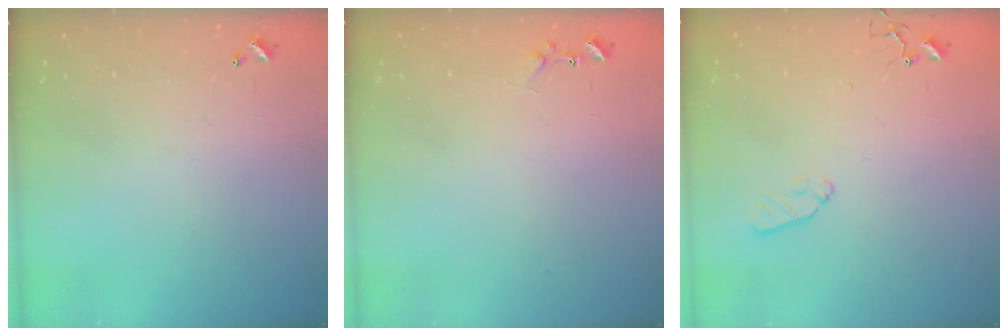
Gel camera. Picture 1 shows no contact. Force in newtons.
{"total": 7.1, "press": 7.0, "slide": 0.5}
{"total": 5.9, "press": 5.8, "slide": 0.8}